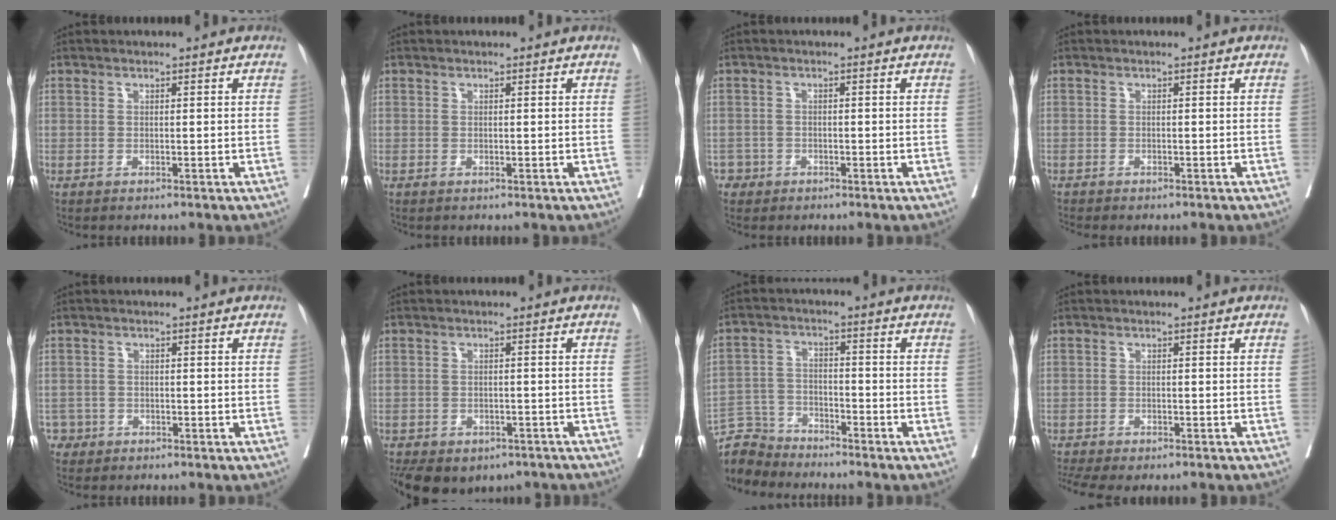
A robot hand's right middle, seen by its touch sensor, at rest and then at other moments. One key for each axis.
{"total": 0.0}
{"total": 1.5, "fx": -0.8, "fy": 1.3, "fz": -0.2, "tx": 0.004, "ty": 0.008, "tz": -0.017}
{"total": 1.9, "fx": -1.7, "fy": 0.4, "fz": 0.7, "tx": -0.011, "ty": -0.005, "tz": -0.023}
{"total": 1.8, "fx": -1.0, "fy": 1.5, "fz": -0.3, "tx": 0.005, "ty": 0.009, "tz": -0.022}
{"total": 12.4, "fx": -8.5, "fy": 7.5, "fz": 4.8, "tx": -0.105, "ty": -0.003, "tz": -0.102}
{"total": 6.8, "fx": -6.5, "fy": 1.3, "fz": -1.2, "tx": 0.020, "ty": 0.004, "tz": -0.132}
{"total": 6.7, "fx": -5.5, "fy": 1.8, "fz": 3.3, "tx": -0.051, "ty": -0.001, "tz": -0.085}